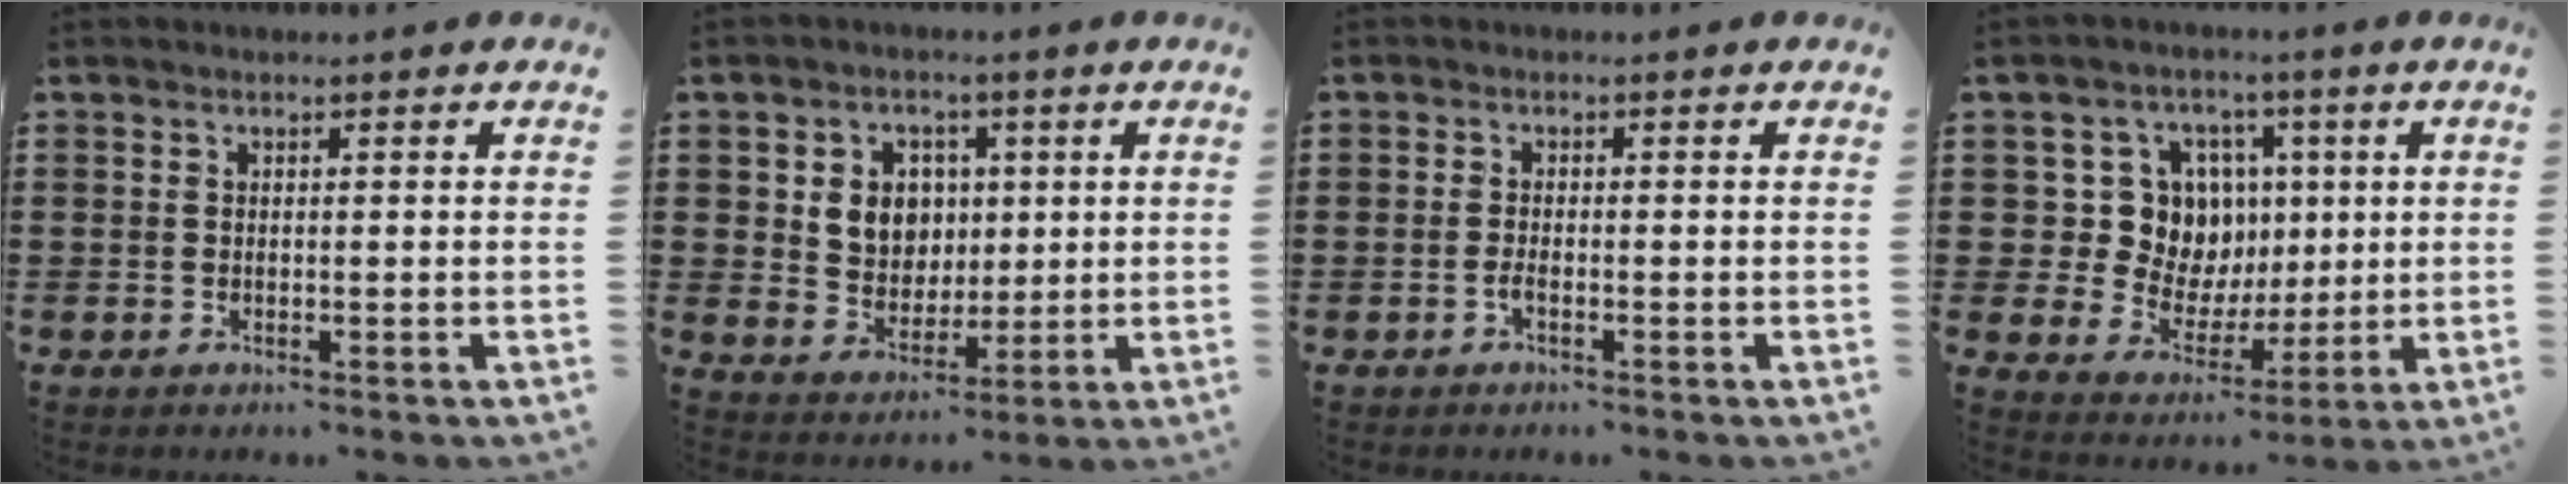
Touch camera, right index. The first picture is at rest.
{"total": 6.3, "force": [1.4, 5.7, 2.3], "torque": [-0.055, 0.013, 0.022]}
{"total": 1.2, "force": [-0.6, 0.3, 1.0], "torque": [-0.029, -0.006, -0.012]}
{"total": 10.2, "force": [2.1, 9.4, 3.3], "torque": [-0.089, 0.002, 0.048]}